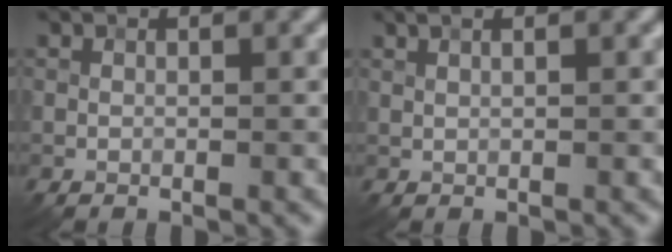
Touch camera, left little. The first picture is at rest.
{"total": 1.0, "force": [0.9, 0.1, 0.5], "torque": [-0.012, 0.000, 0.016]}